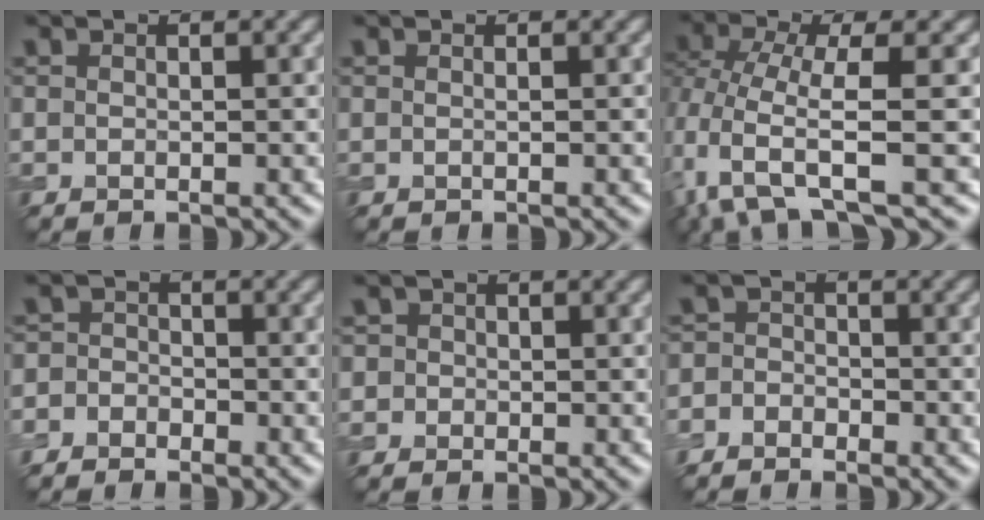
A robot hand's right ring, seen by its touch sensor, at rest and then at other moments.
{"total": 0.0}
{"total": 6.7, "force": [-2.6, 2.3, 5.8], "torque": [-0.119, -0.003, -0.055]}
{"total": 2.5, "force": [-1.7, 1.9, 0.2], "torque": [0.023, 0.008, -0.045]}
{"total": 1.8, "force": [0.3, 1.7, 0.4], "torque": [0.018, 0.010, -0.020]}
{"total": 2.2, "force": [-1.6, 1.5, 0.3], "torque": [0.014, 0.007, -0.041]}